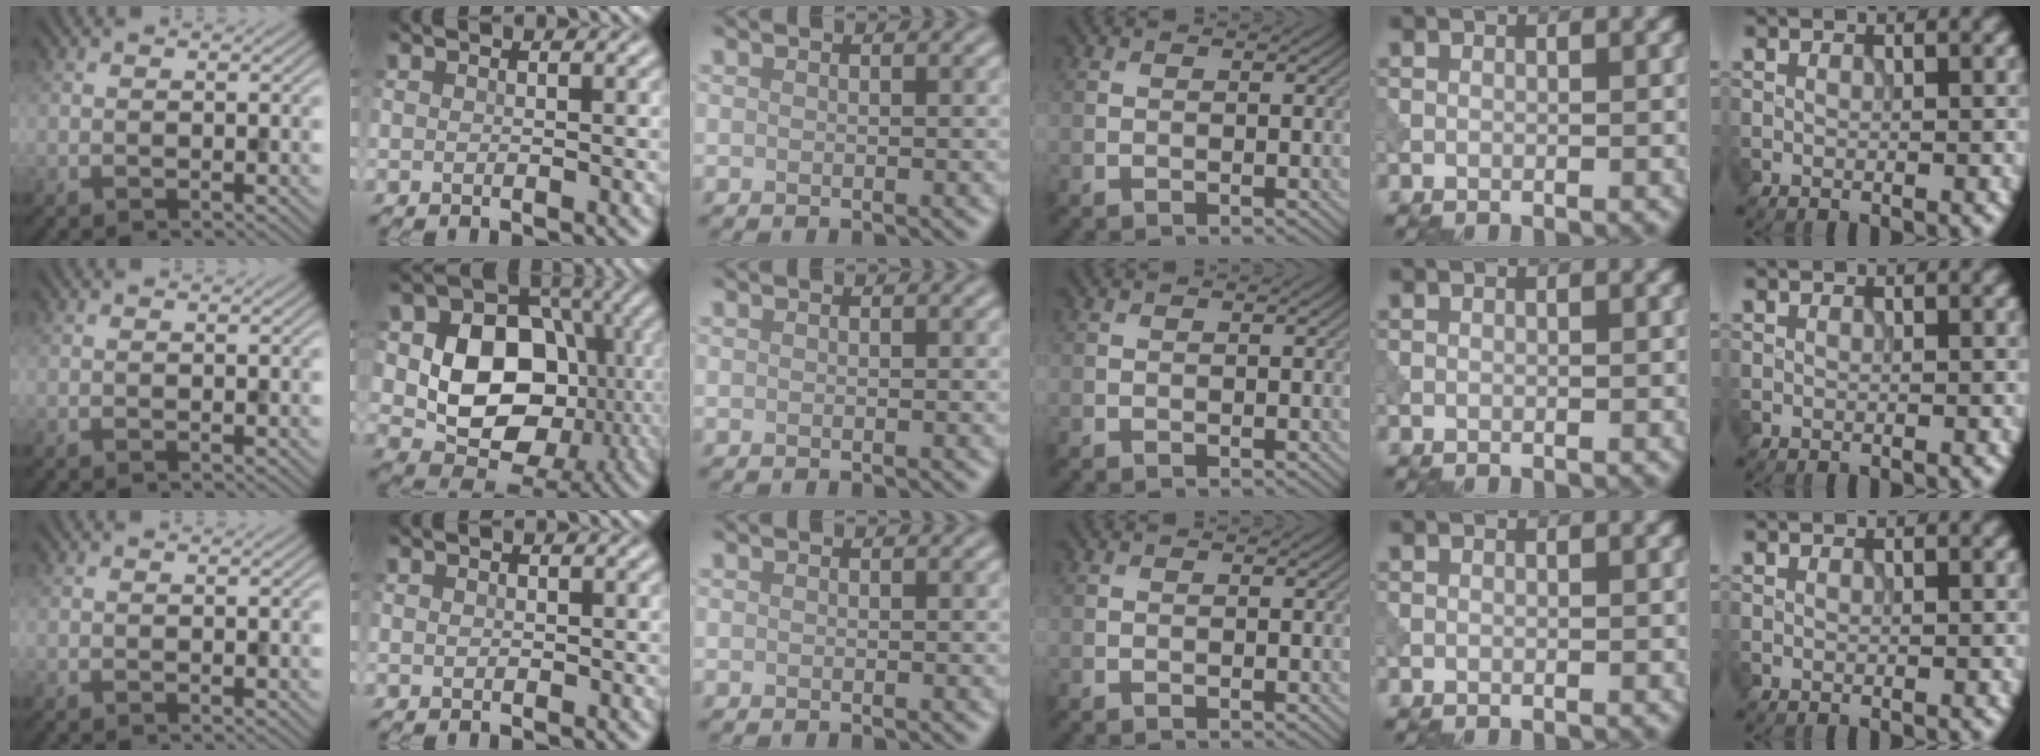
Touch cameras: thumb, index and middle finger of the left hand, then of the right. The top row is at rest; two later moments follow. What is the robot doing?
{"motion": "press", "object": "tv remote"}